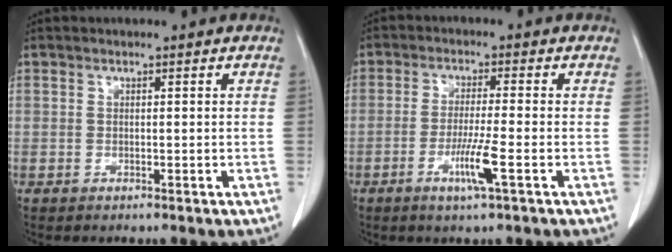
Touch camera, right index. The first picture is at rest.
{"total": 5.4, "force": [-2.1, -0.5, 4.9], "torque": [-0.089, -0.010, -0.040]}